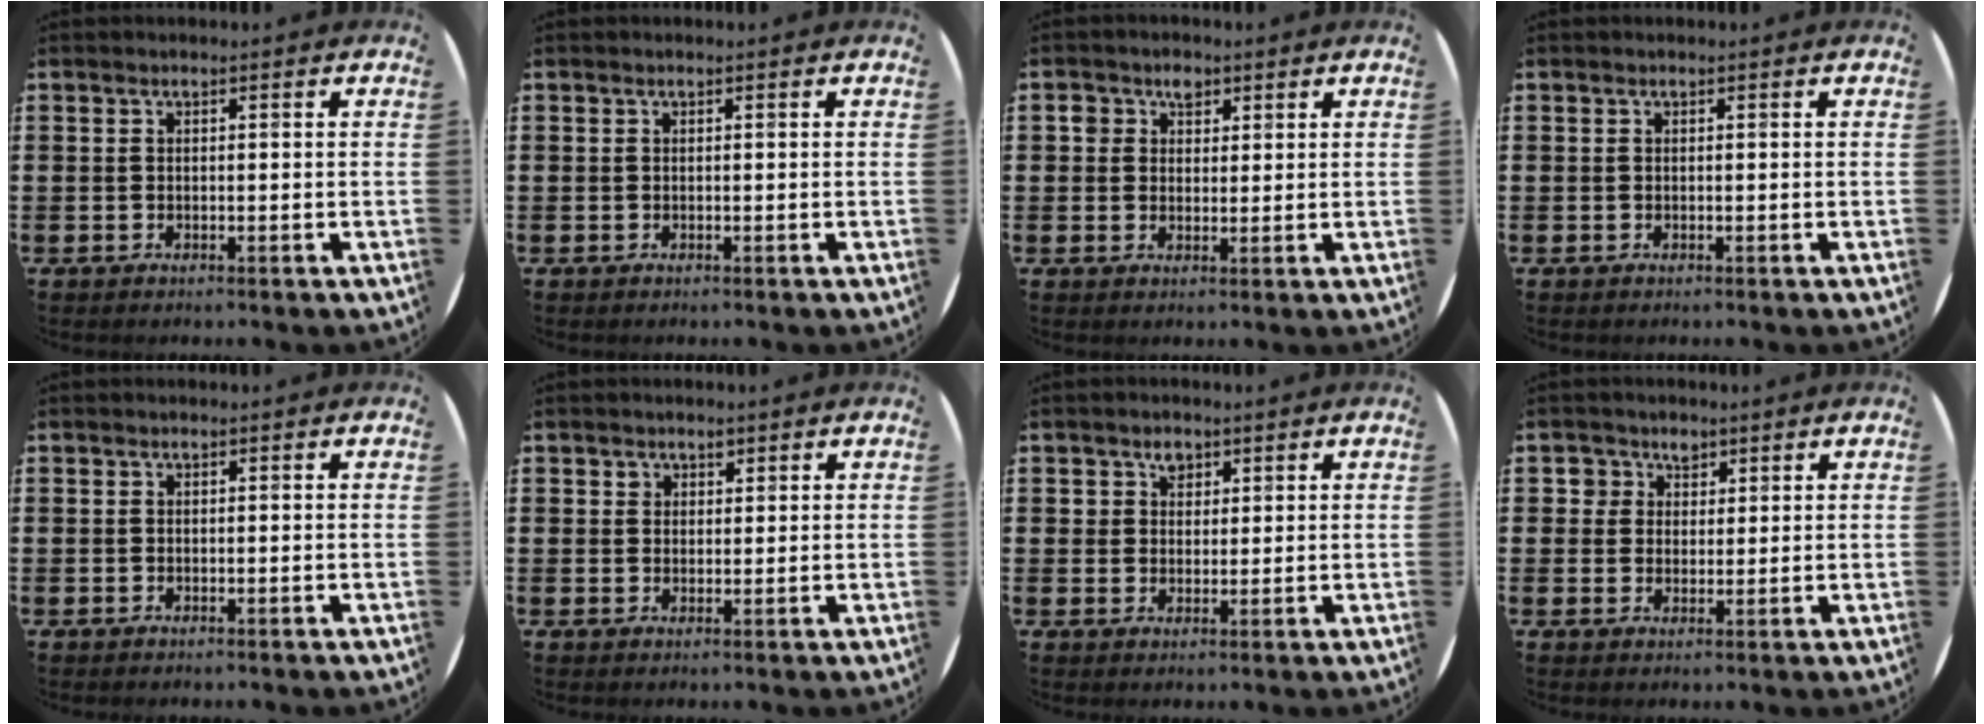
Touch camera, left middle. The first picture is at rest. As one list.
[{"total": 0.0}, {"total": 2.9, "force": [1.7, 2.2, 0.7], "torque": [0.005, -0.001, 0.026]}, {"total": 0.0}, {"total": 0.0}, {"total": 1.6, "force": [1.2, 1.1, 0.2], "torque": [0.011, -0.004, 0.021]}, {"total": 2.5, "force": [1.6, 1.9, 0.5], "torque": [0.002, 0.000, 0.027]}, {"total": 2.9, "force": [1.7, 2.4, 0.1], "torque": [0.004, 0.004, 0.028]}]